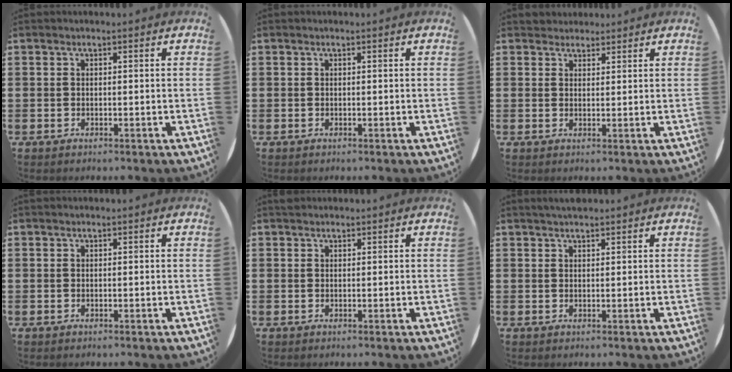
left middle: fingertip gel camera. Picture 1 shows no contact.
{"total": 0.0}
{"total": 2.0, "force": [1.9, 0.7, -0.2], "torque": [-0.001, 0.002, 0.038]}
{"total": 0.0}
{"total": 0.5, "force": [0.5, 0.2, -0.1], "torque": [0.001, 0.004, 0.010]}
{"total": 1.6, "force": [1.4, 0.2, 0.7], "torque": [-0.014, 0.002, 0.026]}